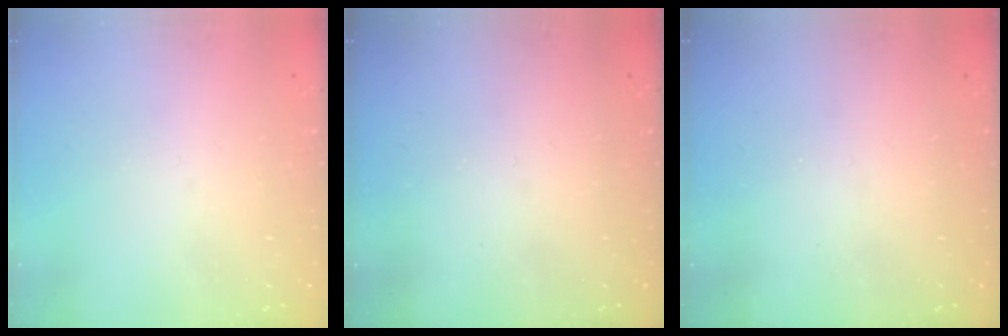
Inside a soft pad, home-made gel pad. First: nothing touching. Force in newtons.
{"total": 0.0}
{"total": 0.0}